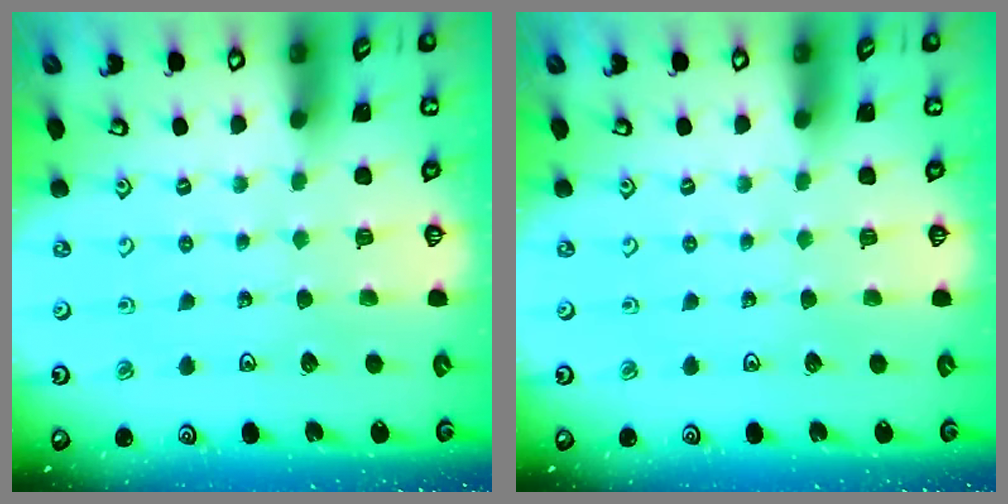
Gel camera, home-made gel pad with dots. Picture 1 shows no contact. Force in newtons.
{"total": 0.0}